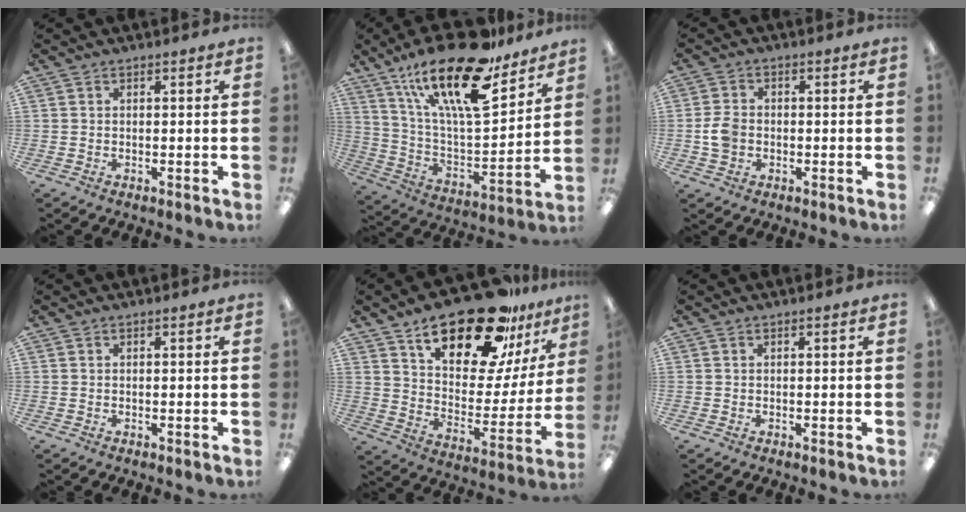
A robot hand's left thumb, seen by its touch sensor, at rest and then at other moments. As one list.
[{"total": 24.7, "force": [17.2, 7.8, 16.0], "torque": [-0.271, -0.105, 0.289]}, {"total": 5.0, "force": [-0.8, 3.9, 3.0], "torque": [-0.059, 0.008, -0.013]}, {"total": 0.0}, {"total": 25.1, "force": [17.4, 9.9, 15.2], "torque": [-0.229, -0.108, 0.294]}, {"total": 0.0}]